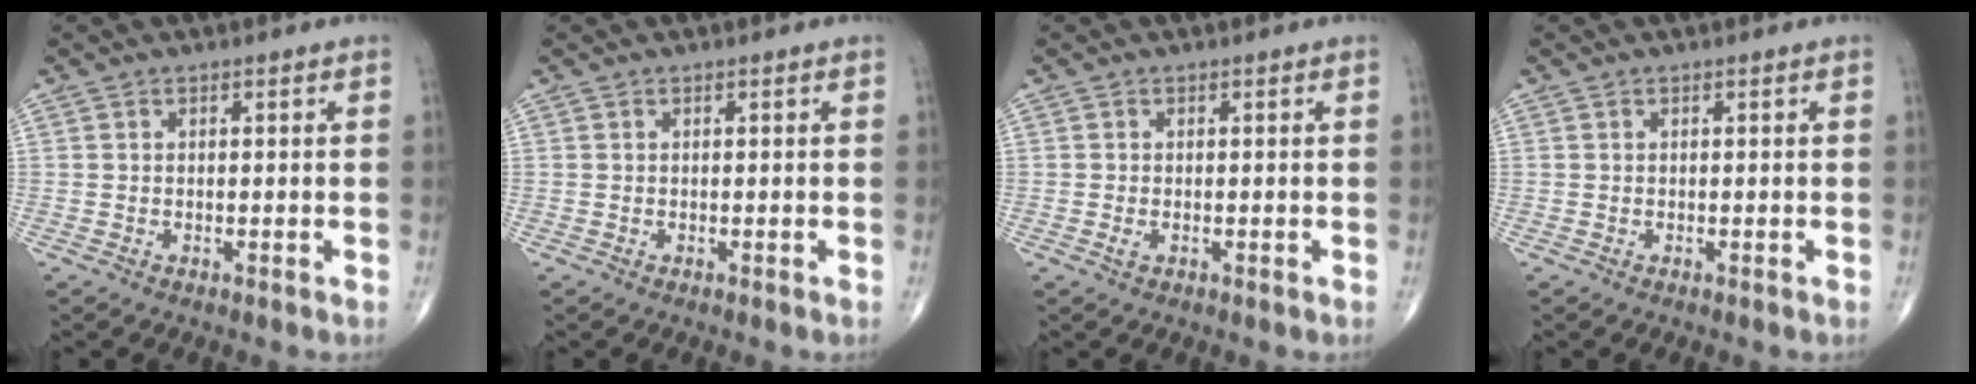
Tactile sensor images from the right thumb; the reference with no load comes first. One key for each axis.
{"total": 0.0}
{"total": 1.1, "fx": -0.3, "fy": 0.6, "fz": 0.8, "tx": -0.021, "ty": 0.001, "tz": -0.004}
{"total": 0.0}